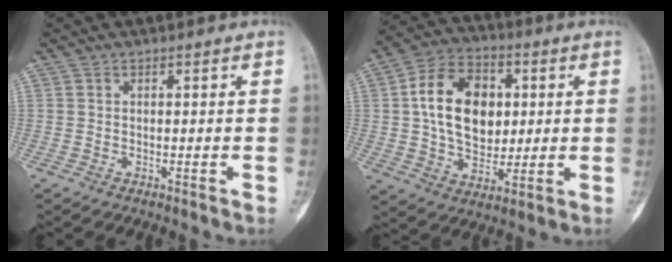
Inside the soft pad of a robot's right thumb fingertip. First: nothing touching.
{"total": 16.0, "force": [2.3, 11.1, 11.3], "torque": [-0.160, 0.006, 0.037]}